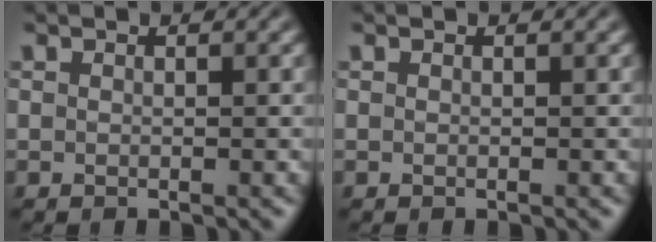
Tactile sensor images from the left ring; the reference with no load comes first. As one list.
[{"total": 0.0}]